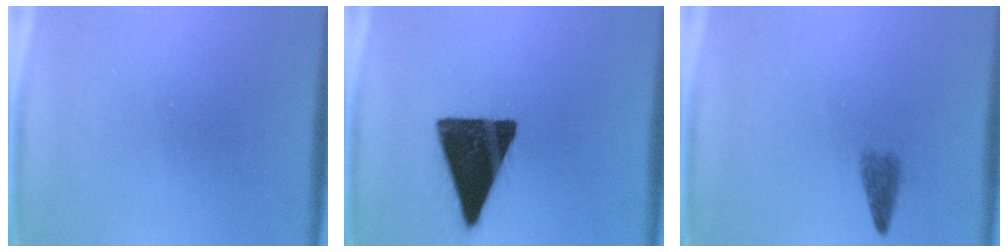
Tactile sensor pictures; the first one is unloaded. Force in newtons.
{"total": 16.6}
{"total": 2.2}